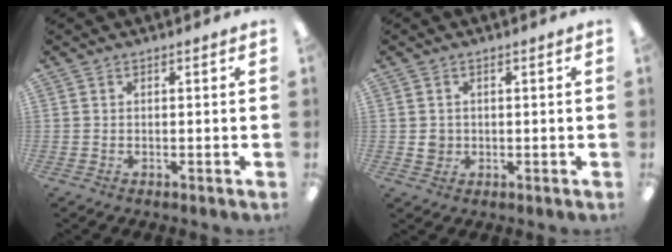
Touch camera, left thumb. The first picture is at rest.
{"total": 2.3, "force": [0.3, 2.2, 0.5], "torque": [-0.004, 0.001, 0.001]}